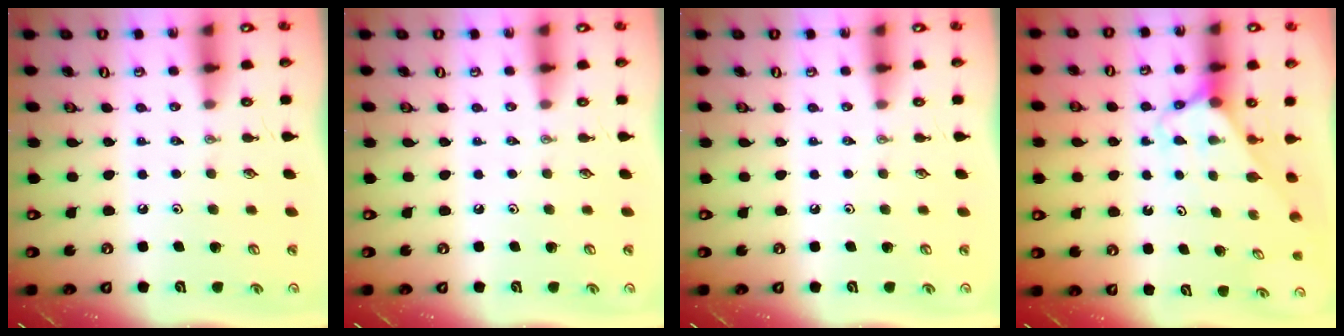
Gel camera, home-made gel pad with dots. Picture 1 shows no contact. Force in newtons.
{"total": 0.0}
{"total": 0.0}
{"total": 3.0, "press": 3.0, "slide": 0.2}